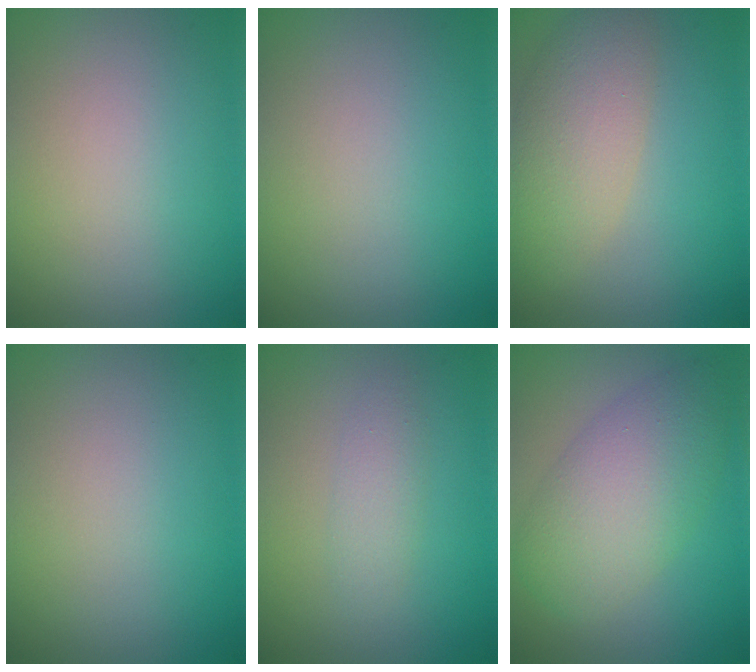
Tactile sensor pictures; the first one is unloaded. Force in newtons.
{"total": 0.0}
{"total": 5.0, "press": 5.0, "slide": 0.3}
{"total": 0.0}
{"total": 1.7, "press": 1.7, "slide": 0.0}
{"total": 6.5, "press": 6.5, "slide": 0.1}